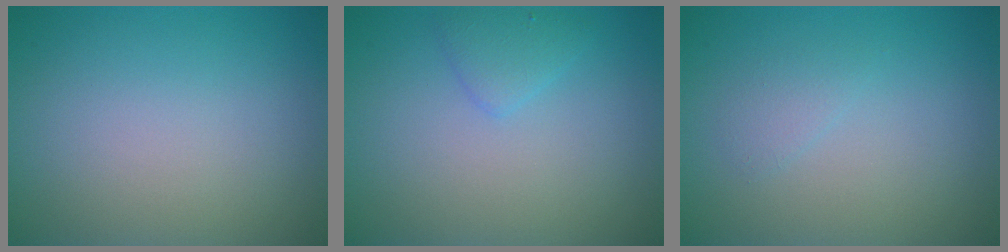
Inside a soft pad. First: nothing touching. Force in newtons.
{"total": 1.5, "press": 1.5, "slide": 0.1}
{"total": 0.9, "press": 0.9, "slide": 0.1}